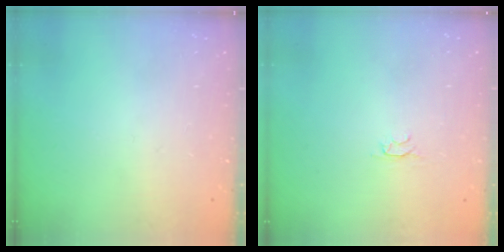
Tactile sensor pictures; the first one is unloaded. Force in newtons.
{"total": 2.4, "press": 2.3, "slide": 0.5}